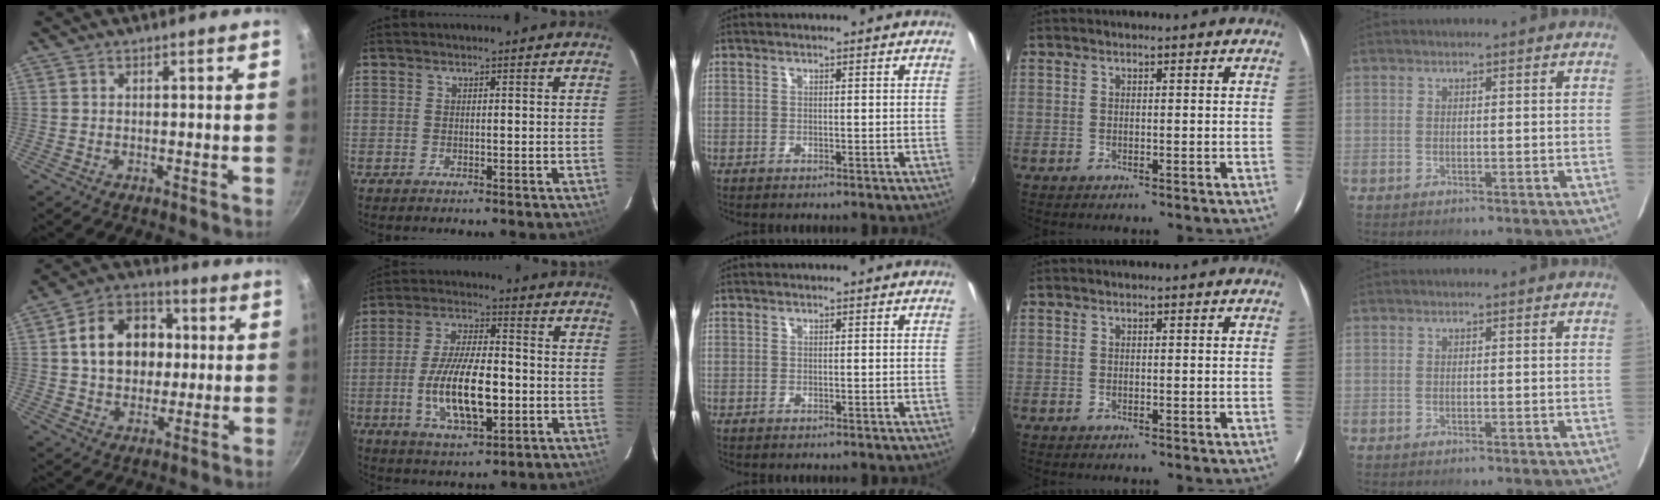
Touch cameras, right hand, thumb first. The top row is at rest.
{"thumb": {"total": 15.0, "force": [2.1, 11.7, 9.1], "torque": [-0.115, 0.024, 0.025]}, "index": {"total": 14.3, "force": [-3.1, 5.4, 12.8], "torque": [-0.253, -0.008, -0.051]}}